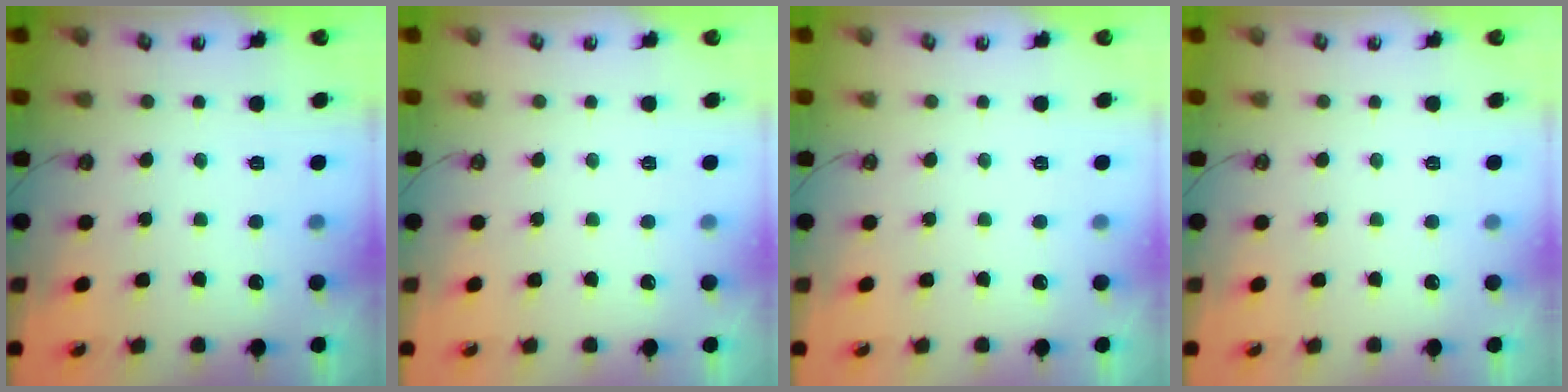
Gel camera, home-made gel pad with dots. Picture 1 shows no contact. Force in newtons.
{"total": 0.0}
{"total": 0.0}
{"total": 0.0}